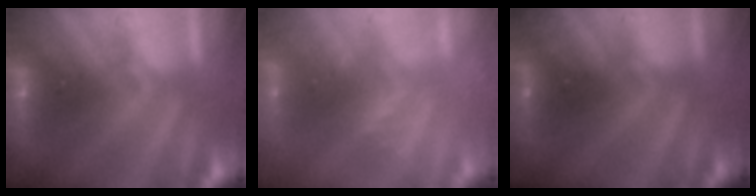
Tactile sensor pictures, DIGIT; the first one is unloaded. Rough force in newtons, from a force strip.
{"total": 2.1}
{"total": 2.4}